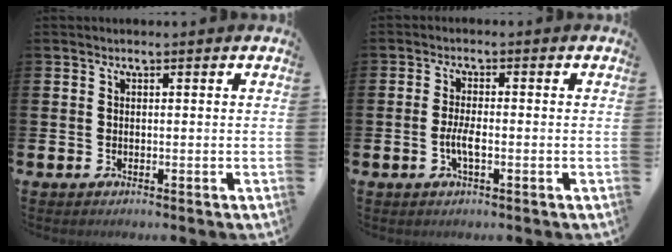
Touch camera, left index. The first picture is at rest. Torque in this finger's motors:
{"motor_torque": [0.14, 0.05, 0.07, 0.09]}